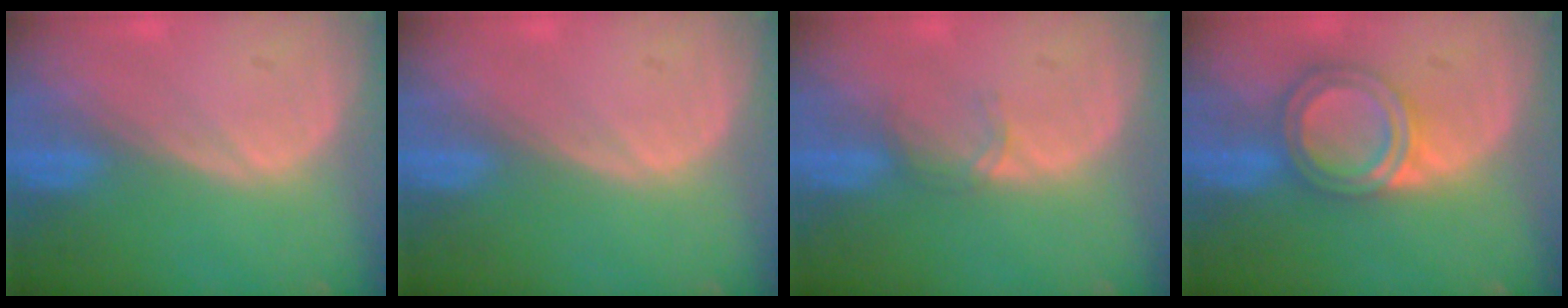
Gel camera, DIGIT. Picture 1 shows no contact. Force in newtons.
{"total": 0.0}
{"total": 1.5, "press": 1.5, "slide": 0.2}
{"total": 5.9, "press": 5.4, "slide": 2.4}